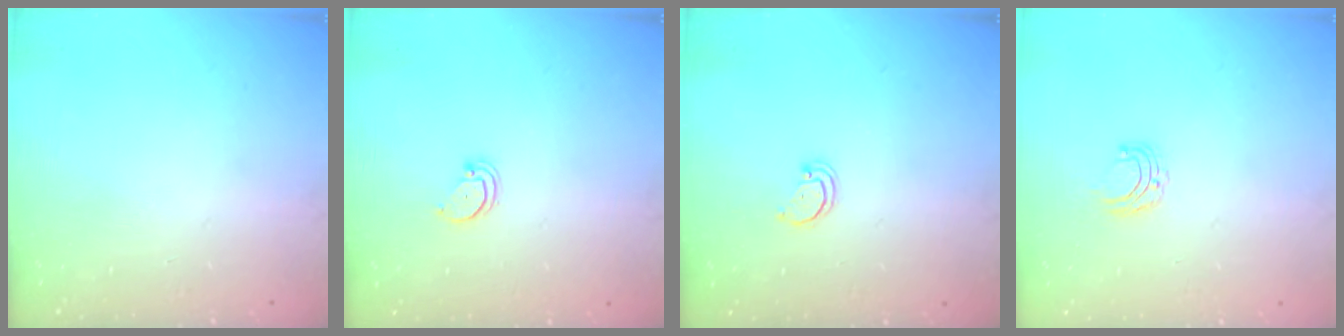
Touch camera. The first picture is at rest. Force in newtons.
{"total": 1.4, "press": 1.3, "slide": 0.1}
{"total": 1.5, "press": 1.5, "slide": 0.1}
{"total": 4.9, "press": 4.8, "slide": 0.5}